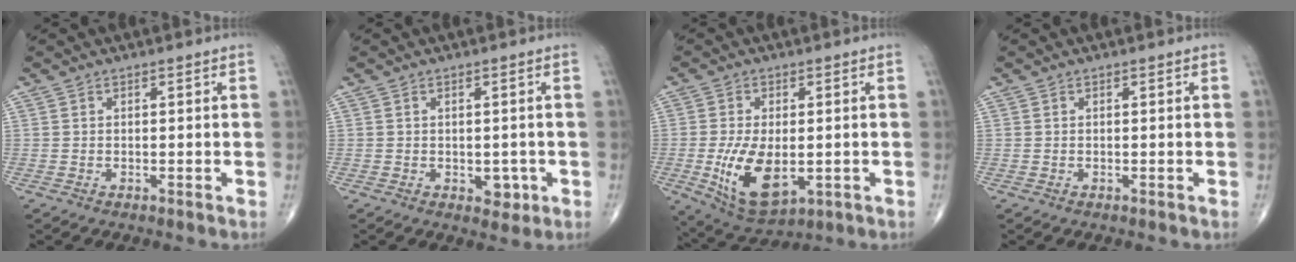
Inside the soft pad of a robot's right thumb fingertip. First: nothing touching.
{"total": 3.1, "force": [-0.7, 2.1, 2.1], "torque": [-0.008, 0.001, -0.004]}
{"total": 11.9, "force": [-2.1, 6.2, 9.9], "torque": [-0.177, -0.016, -0.020]}
{"total": 0.0}